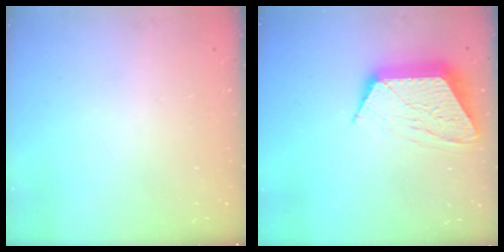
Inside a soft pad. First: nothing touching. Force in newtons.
{"total": 12.6, "press": 12.6, "slide": 0.8}